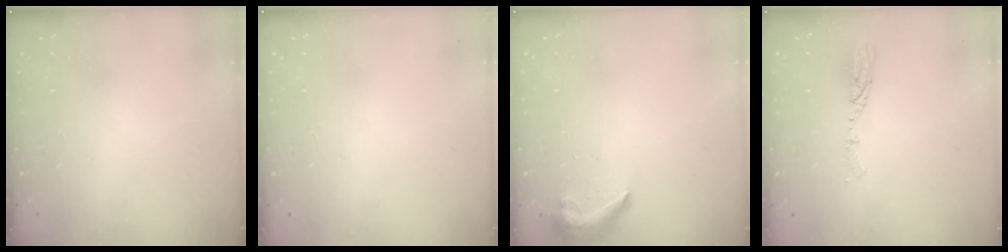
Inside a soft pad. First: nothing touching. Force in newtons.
{"total": 0.0}
{"total": 7.6, "press": 7.6, "slide": 0.7}
{"total": 4.7, "press": 4.7, "slide": 0.4}